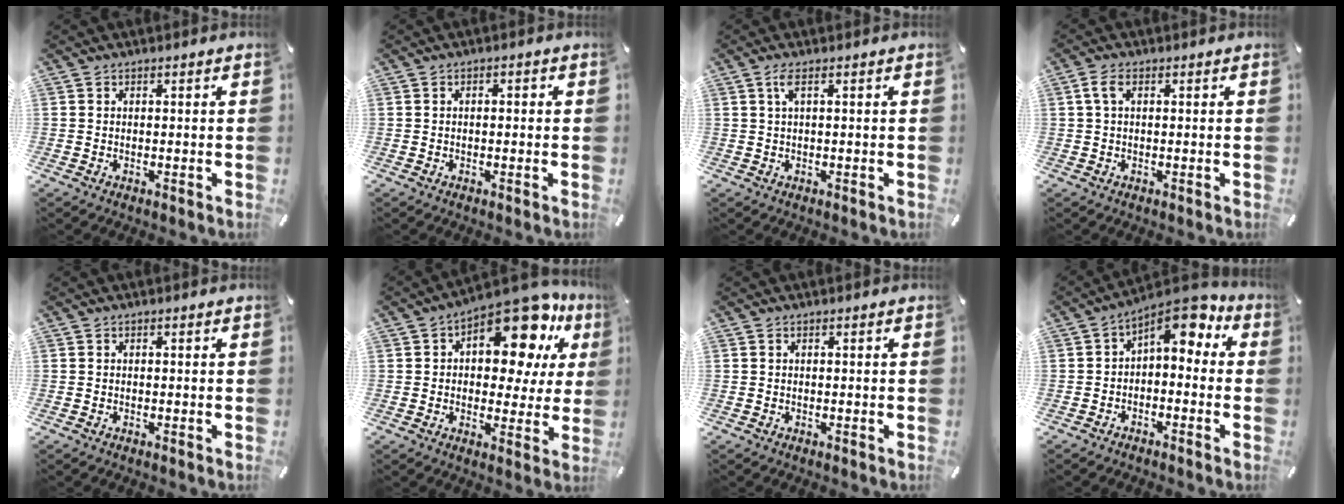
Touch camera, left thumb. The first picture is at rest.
{"total": 1.1, "force": [-0.4, 0.6, 0.8], "torque": [-0.017, 0.003, -0.009]}
{"total": 2.4, "force": [0.7, 0.3, 2.3], "torque": [-0.047, 0.002, 0.010]}
{"total": 3.1, "force": [0.6, 1.6, 2.6], "torque": [-0.062, 0.005, 0.007]}
{"total": 0.0}
{"total": 17.0, "force": [9.4, 8.9, 11.0], "torque": [-0.144, -0.075, 0.158]}
{"total": 0.0}
{"total": 6.5, "force": [2.9, 3.8, 4.4], "torque": [-0.066, -0.027, 0.044]}